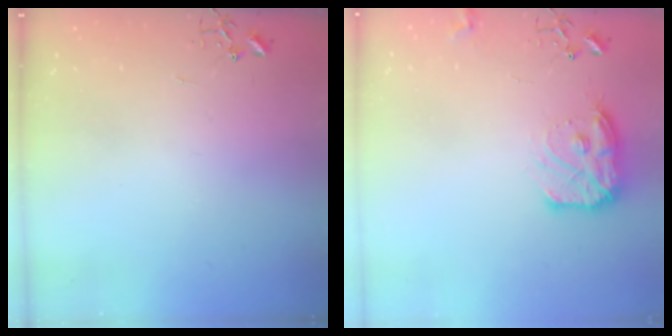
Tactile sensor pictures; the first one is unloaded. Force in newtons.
{"total": 12.6, "press": 12.6, "slide": 0.6}